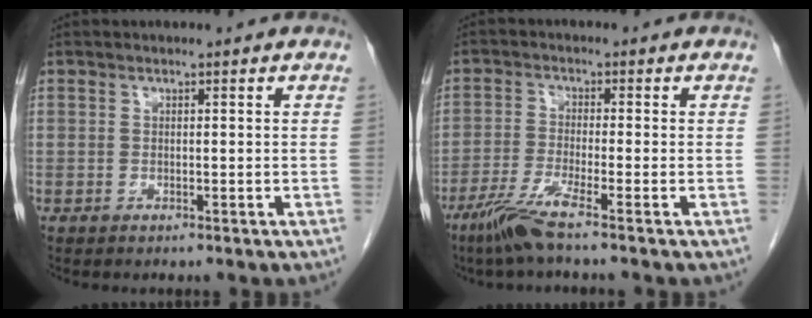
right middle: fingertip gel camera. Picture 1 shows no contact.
{"total": 5.4, "force": [-3.8, -0.7, 3.8], "torque": [-0.081, -0.019, -0.084]}